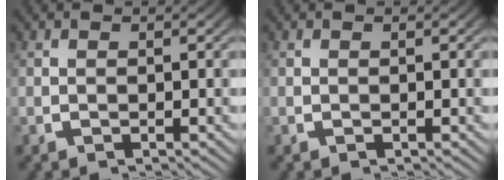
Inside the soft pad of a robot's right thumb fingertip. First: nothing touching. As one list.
[{"total": 0.0}]